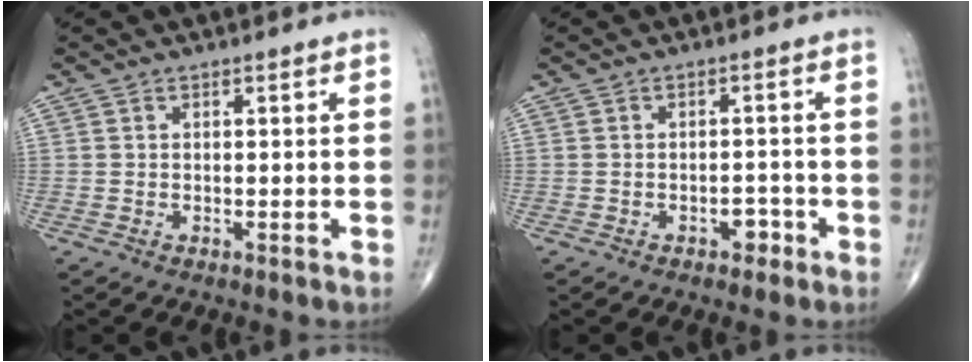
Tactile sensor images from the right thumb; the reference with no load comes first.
{"total": 2.7, "force": [-1.5, 1.7, 1.5], "torque": [-0.009, 0.011, -0.020]}